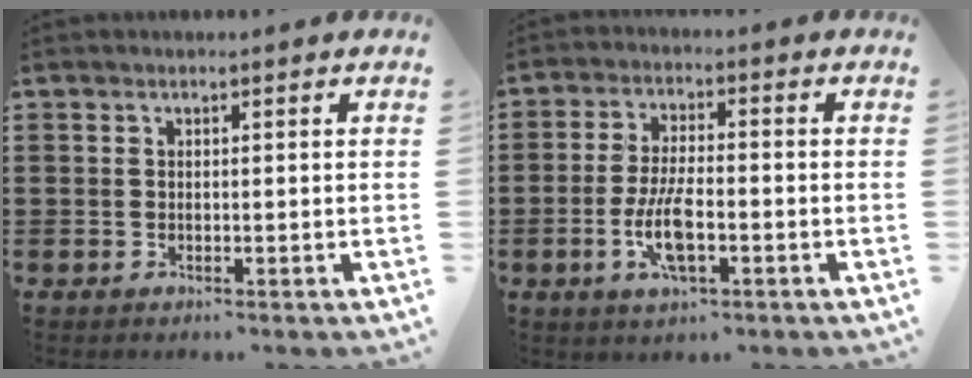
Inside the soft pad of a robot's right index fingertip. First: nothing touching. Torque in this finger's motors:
{"motor_torque": [1.75, 0.39, 0.75, 0.18]}